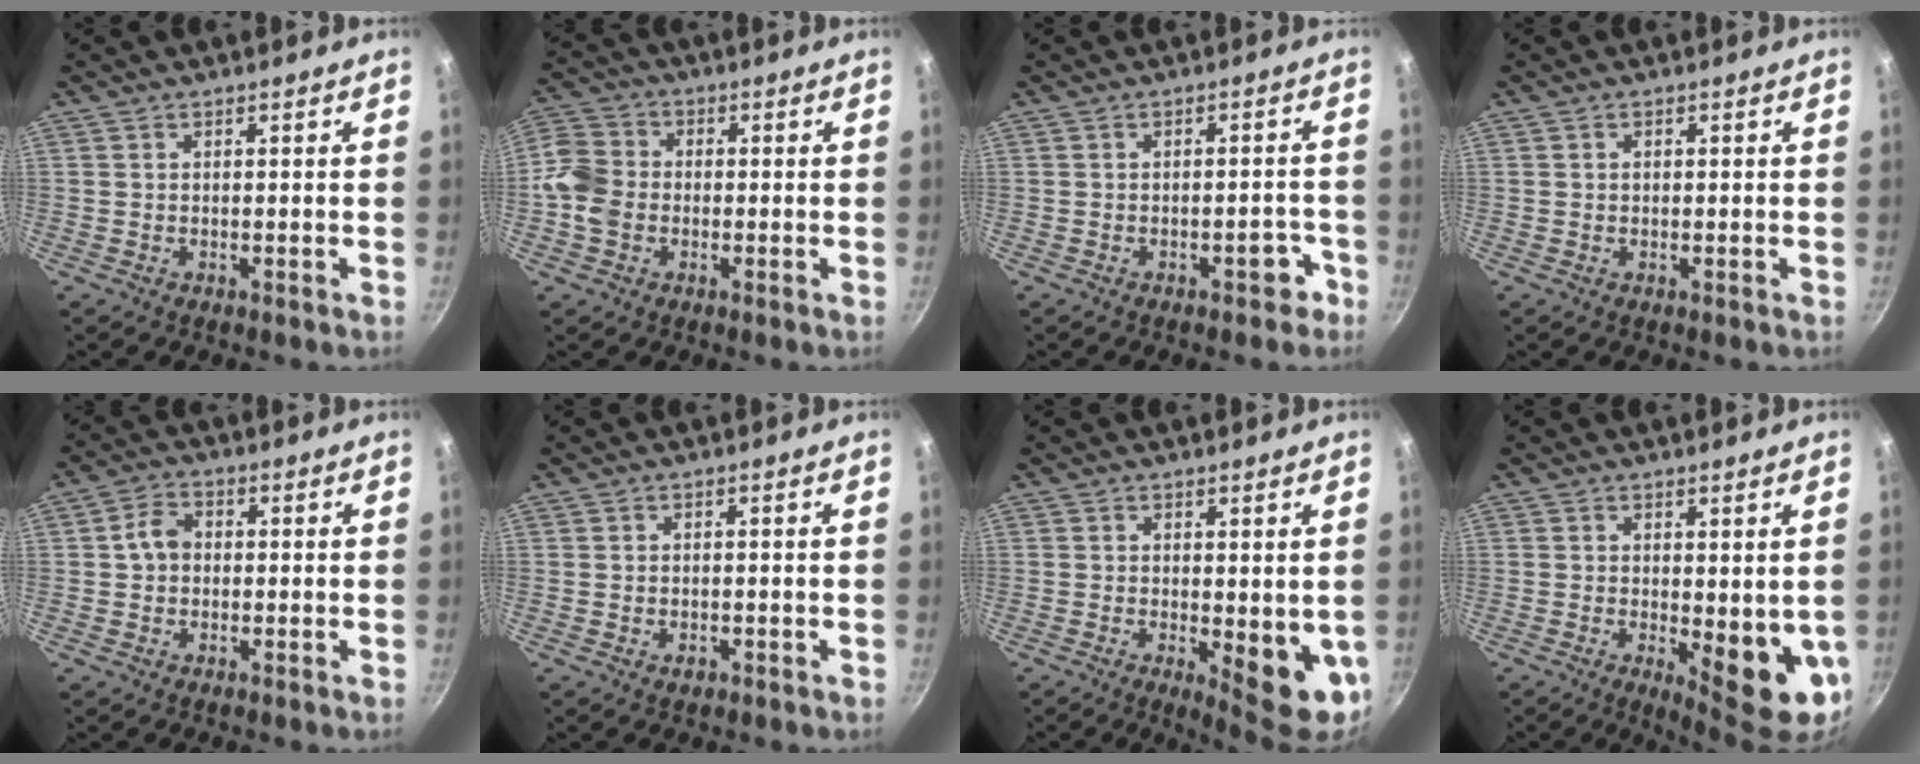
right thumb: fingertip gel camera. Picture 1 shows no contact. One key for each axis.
{"total": 8.0, "fx": -1.5, "fy": 6.6, "fz": 4.3, "tx": -0.068, "ty": 0.016, "tz": -0.048}
{"total": 3.7, "fx": -2.2, "fy": 1.9, "fz": 2.4, "tx": -0.009, "ty": 0.030, "tz": -0.018}
{"total": 0.8, "fx": 0.1, "fy": 0.7, "fz": 0.4, "tx": -0.005, "ty": 0.005, "tz": 0.001}
{"total": 4.5, "fx": 0.1, "fy": 3.6, "fz": 2.6, "tx": -0.031, "ty": 0.016, "tz": -0.006}
{"total": 1.5, "fx": -0.6, "fy": 1.0, "fz": 0.9, "tx": -0.012, "ty": 0.001, "tz": -0.009}
{"total": 9.4, "fx": -0.8, "fy": 3.4, "fz": 8.7, "tx": -0.089, "ty": -0.012, "tz": -0.001}
{"total": 10.5, "fx": -0.8, "fy": 3.9, "fz": 9.7, "tx": -0.101, "ty": -0.012, "tz": 0.002}